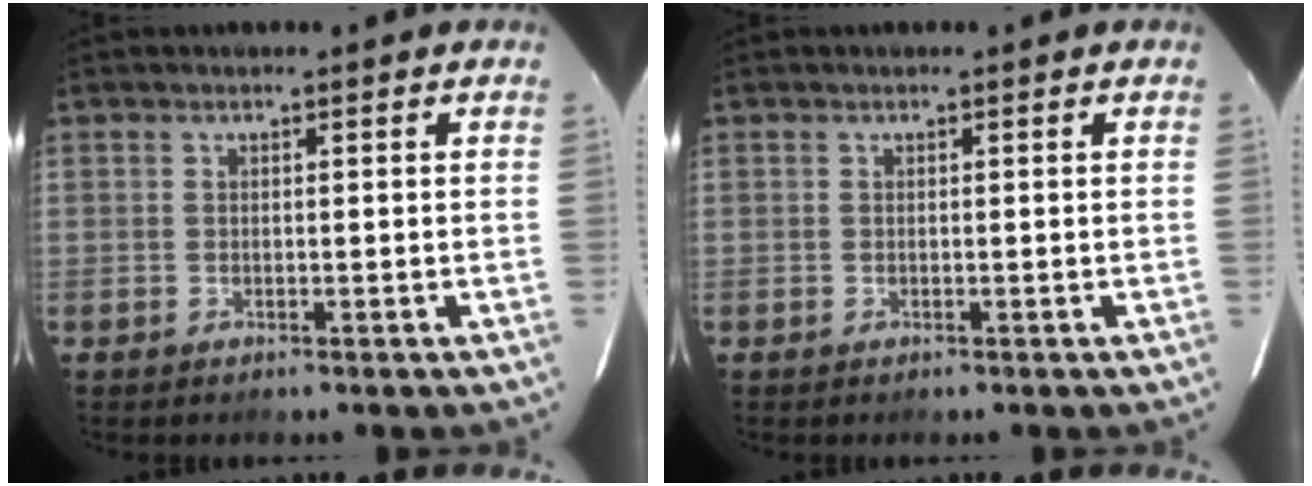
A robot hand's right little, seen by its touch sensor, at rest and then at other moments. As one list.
[{"total": 0.0}]